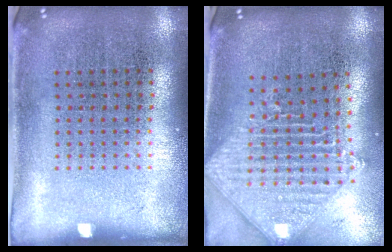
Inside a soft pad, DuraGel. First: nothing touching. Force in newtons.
{"total": 2.3, "press": 1.8, "slide": 1.4}